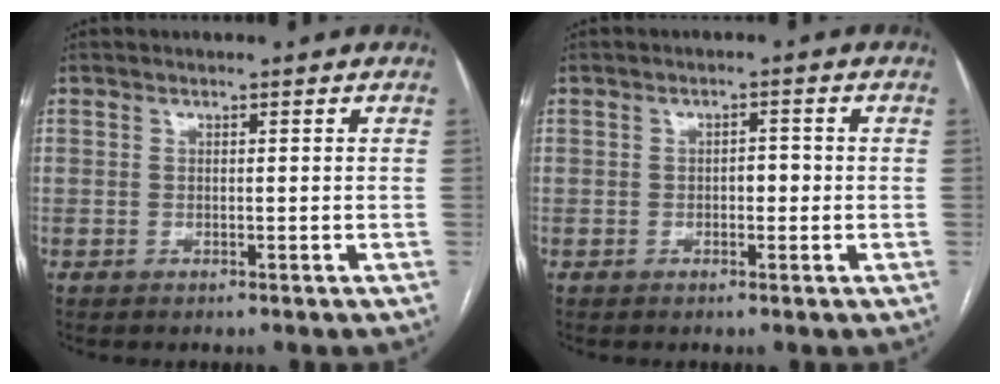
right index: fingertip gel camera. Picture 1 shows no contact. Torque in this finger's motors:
{"motor_torque": [0.48, 0.09, 0.03, 0.03]}